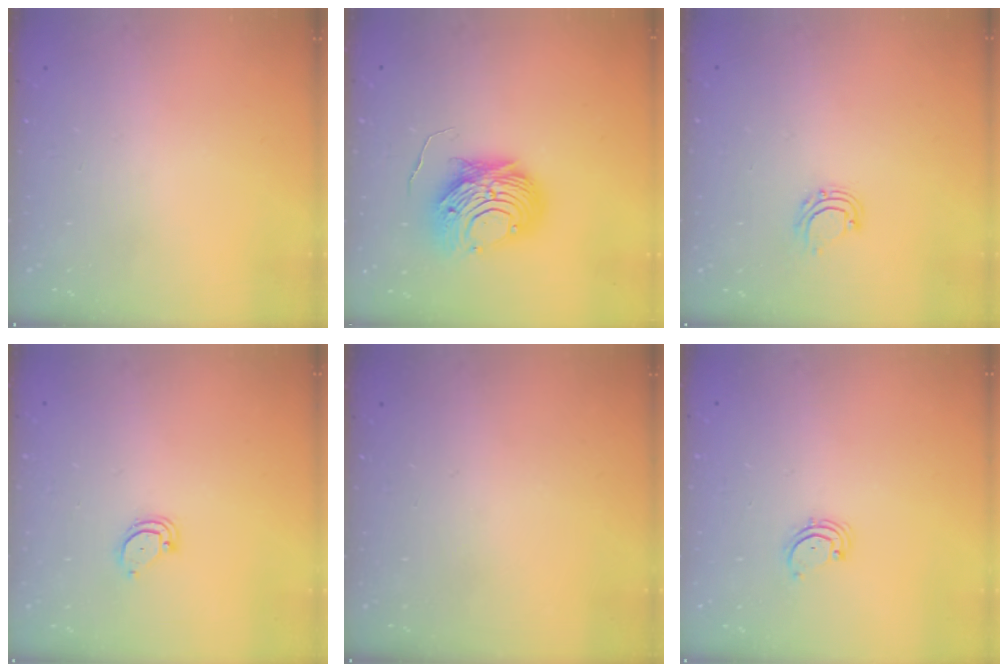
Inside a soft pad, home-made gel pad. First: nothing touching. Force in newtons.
{"total": 10.5, "press": 10.5, "slide": 1.0}
{"total": 6.2, "press": 6.1, "slide": 0.5}
{"total": 2.9, "press": 2.9, "slide": 0.2}
{"total": 0.0}
{"total": 1.7, "press": 1.6, "slide": 0.2}